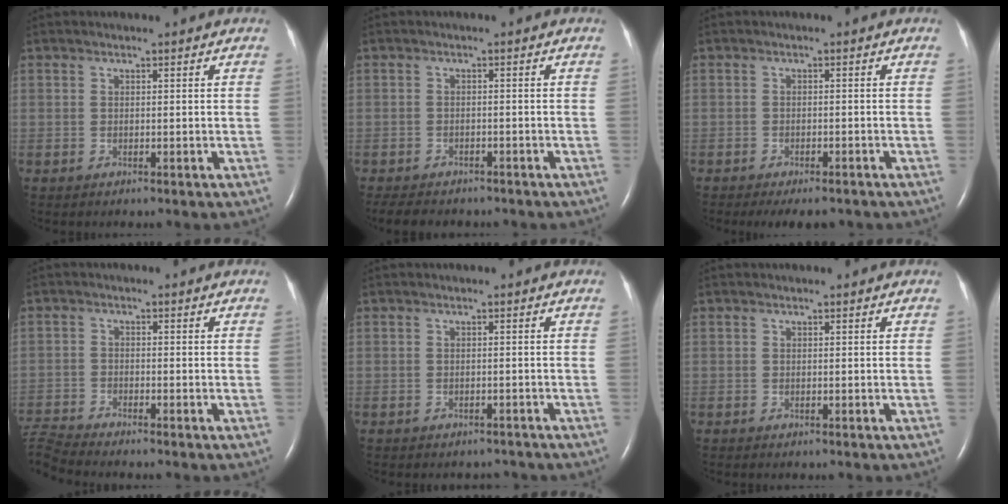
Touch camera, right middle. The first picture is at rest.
{"total": 8.5, "force": [-7.2, 3.1, 3.2], "torque": [-0.058, -0.003, -0.093]}
{"total": 6.1, "force": [-5.0, 2.2, 2.8], "torque": [-0.032, -0.006, -0.064]}
{"total": 5.4, "force": [-5.3, -0.8, 0.7], "torque": [-0.026, -0.015, -0.102]}
{"total": 3.8, "force": [-3.4, 1.6, 0.6], "torque": [-0.008, 0.003, -0.039]}
{"total": 0.0}